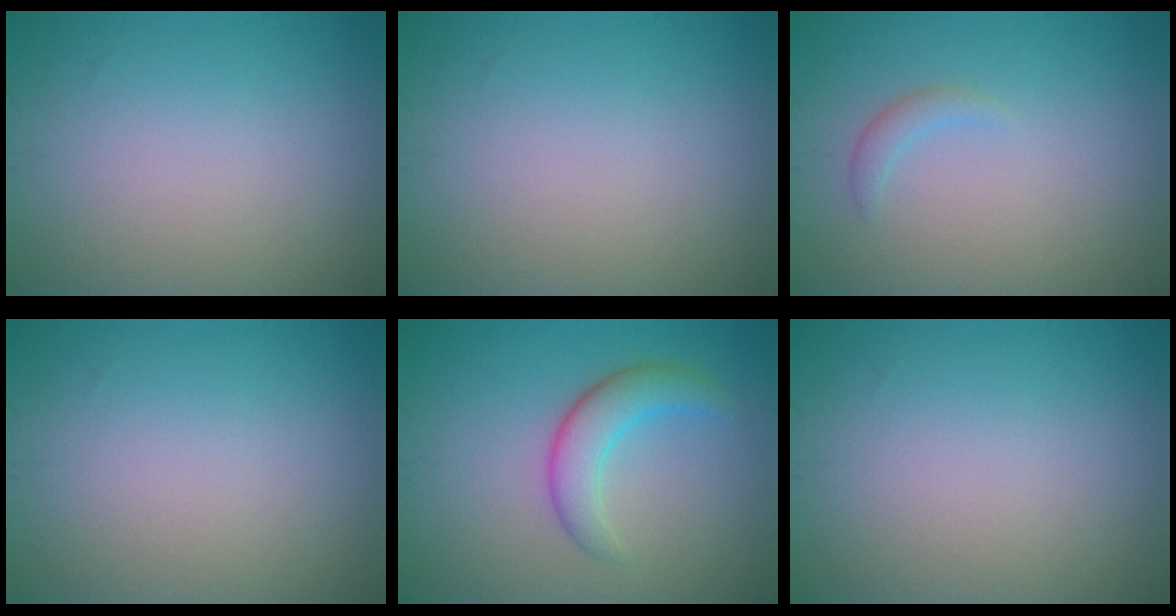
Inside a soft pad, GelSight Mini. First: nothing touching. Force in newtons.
{"total": 0.0}
{"total": 1.1, "press": 1.1, "slide": 0.1}
{"total": 0.0}
{"total": 3.6, "press": 3.6, "slide": 0.1}
{"total": 0.0}